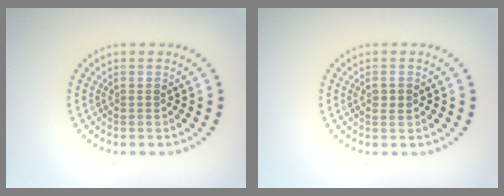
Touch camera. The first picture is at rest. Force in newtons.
{"total": 1.1, "press": 1.0, "slide": 0.3}